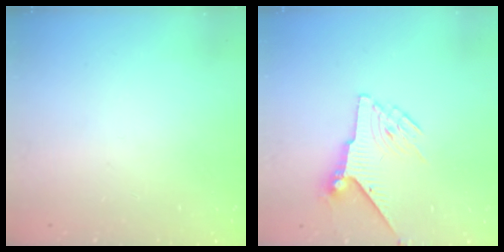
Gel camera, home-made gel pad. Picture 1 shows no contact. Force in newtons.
{"total": 6.8, "press": 6.7, "slide": 0.9}